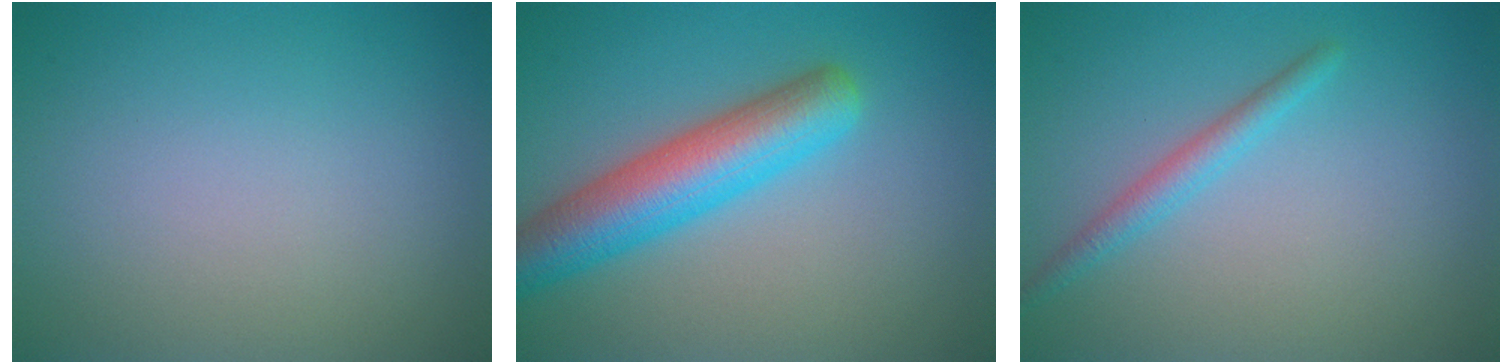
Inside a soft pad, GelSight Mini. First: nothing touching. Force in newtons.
{"total": 6.6, "press": 6.6, "slide": 0.2}
{"total": 1.9, "press": 1.9, "slide": 0.2}